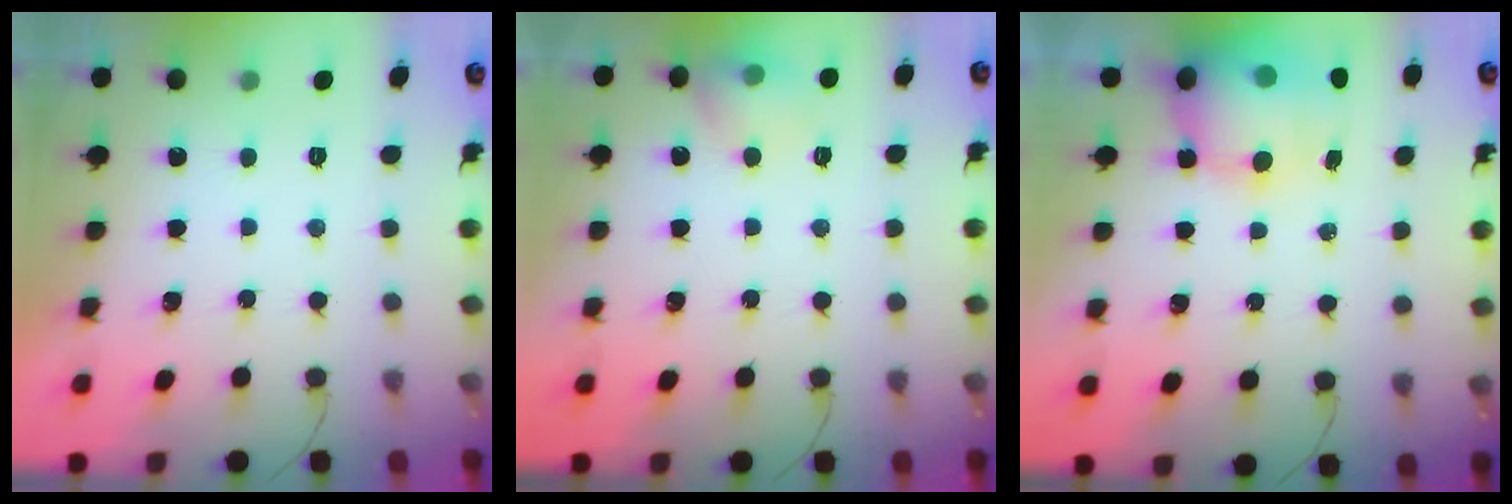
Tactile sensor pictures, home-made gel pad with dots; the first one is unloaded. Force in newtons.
{"total": 9.2, "press": 9.1, "slide": 1.4}
{"total": 12.7, "press": 12.4, "slide": 2.8}